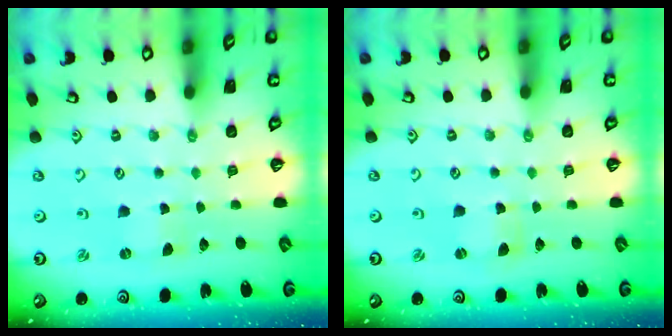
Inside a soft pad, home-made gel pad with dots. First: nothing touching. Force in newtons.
{"total": 0.7, "press": 0.7, "slide": 0.1}